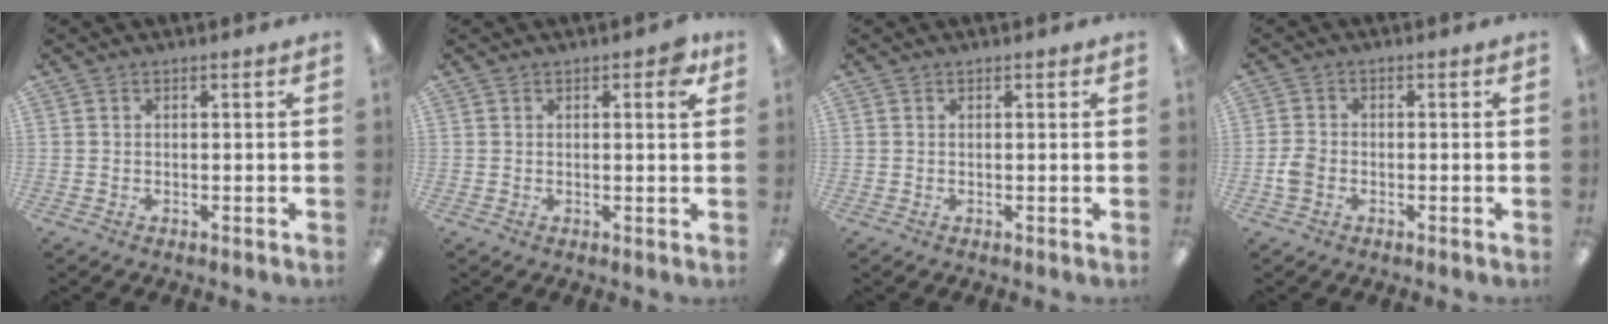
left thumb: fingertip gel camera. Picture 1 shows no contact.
{"total": 3.7, "force": [1.7, 1.2, 3.1], "torque": [-0.041, -0.004, 0.023]}
{"total": 0.6, "force": [0.2, 0.3, 0.5], "torque": [-0.010, 0.002, 0.003]}
{"total": 3.6, "force": [-1.4, 2.6, 2.1], "torque": [-0.042, 0.007, -0.027]}